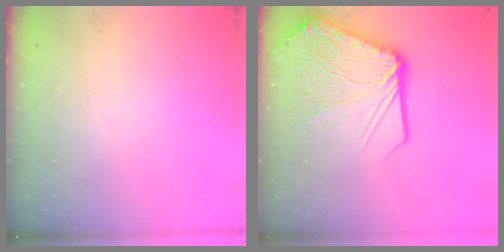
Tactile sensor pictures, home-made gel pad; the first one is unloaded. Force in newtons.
{"total": 21.3, "press": 21.2, "slide": 2.4}